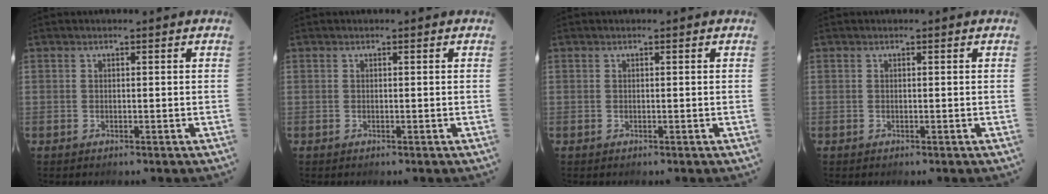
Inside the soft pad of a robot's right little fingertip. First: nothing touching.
{"total": 0.0}
{"total": 0.0}
{"total": 0.0}